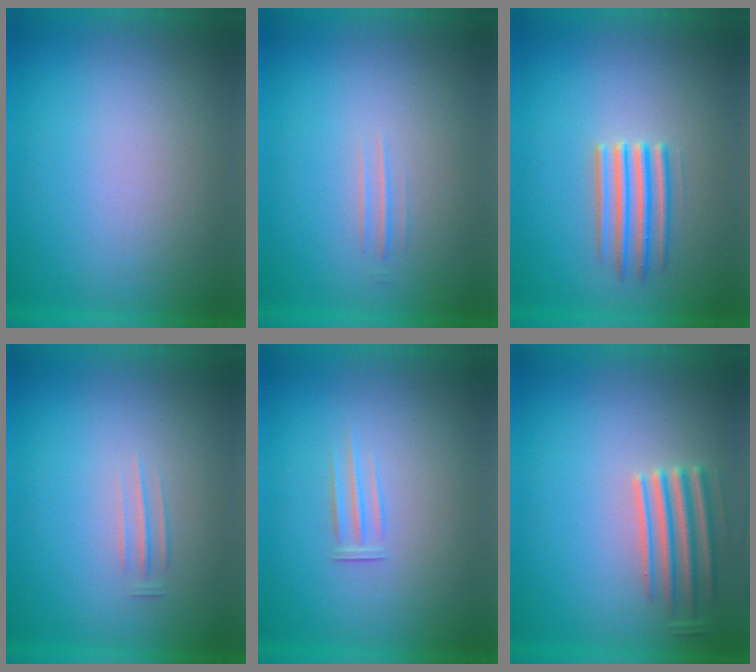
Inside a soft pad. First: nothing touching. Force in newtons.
{"total": 1.5}
{"total": 2.5}
{"total": 1.6}
{"total": 1.7}
{"total": 4.2}